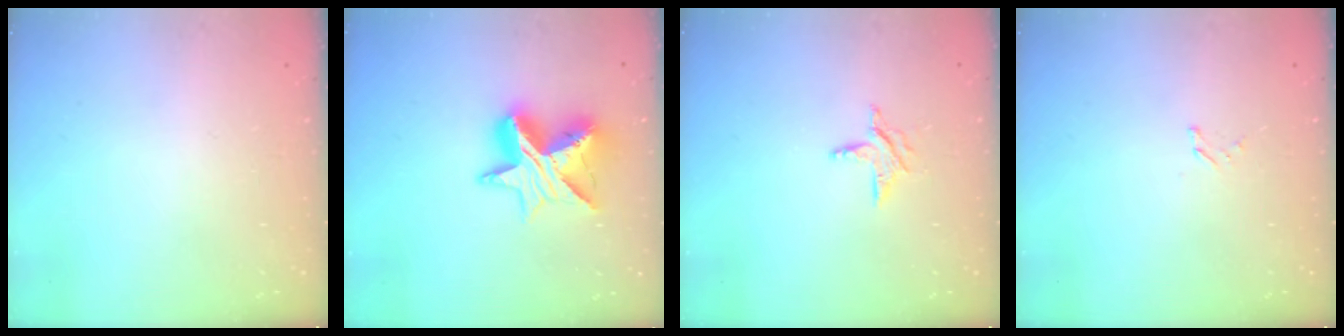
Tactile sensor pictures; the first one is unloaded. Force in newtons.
{"total": 13.1, "press": 13.0, "slide": 0.9}
{"total": 6.5, "press": 6.5, "slide": 0.2}
{"total": 1.3, "press": 1.2, "slide": 0.1}